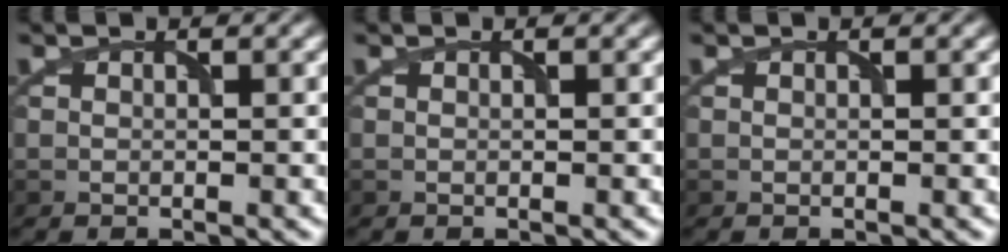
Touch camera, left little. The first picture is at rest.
{"total": 0.0}
{"total": 0.0}